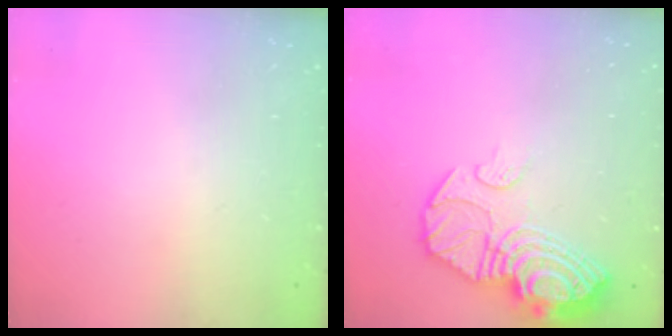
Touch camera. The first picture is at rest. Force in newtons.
{"total": 16.1, "press": 16.1, "slide": 1.3}